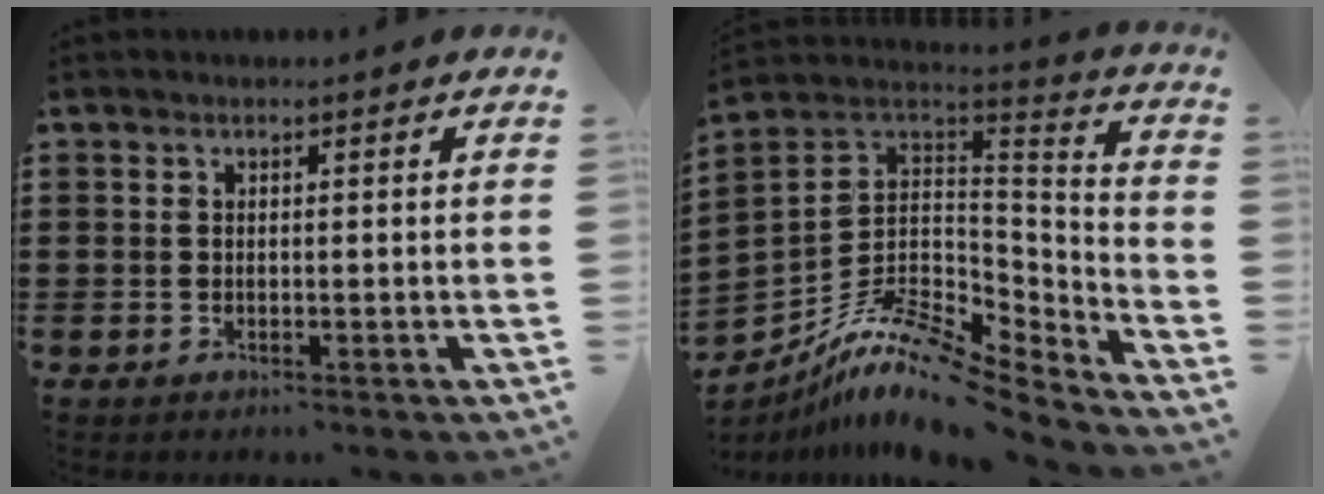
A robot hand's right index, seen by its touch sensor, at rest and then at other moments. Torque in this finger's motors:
{"motor_torque": [0.03, 0.18, 0.16, 0.05]}